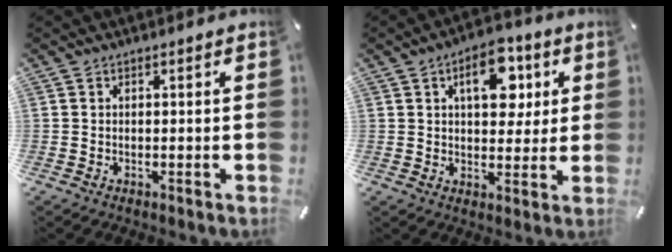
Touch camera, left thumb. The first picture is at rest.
{"total": 12.1, "force": [4.2, 7.3, 8.7], "torque": [-0.107, -0.007, 0.066]}